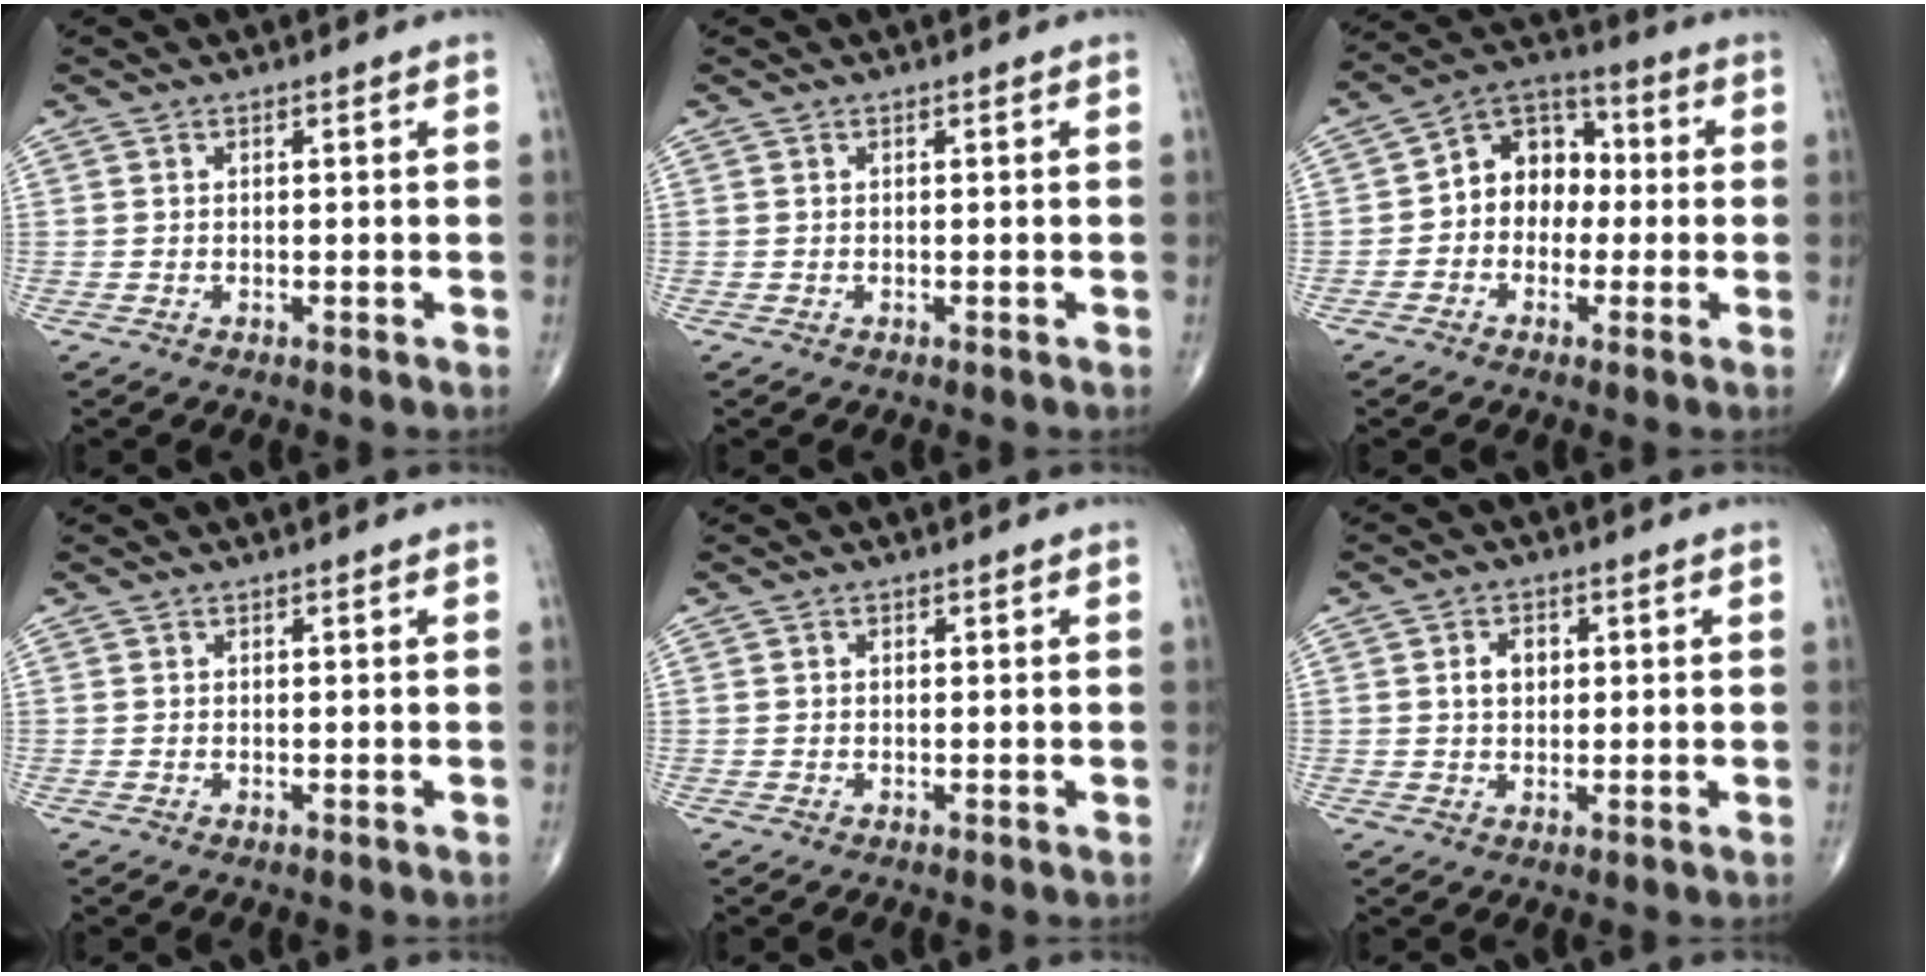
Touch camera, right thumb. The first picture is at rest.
{"total": 0.0}
{"total": 10.4, "force": [-0.4, 8.3, 6.3], "torque": [-0.057, 0.040, -0.025]}
{"total": 0.0}
{"total": 0.0}
{"total": 3.7, "force": [0.7, 2.7, 2.4], "torque": [-0.031, 0.004, 0.011]}